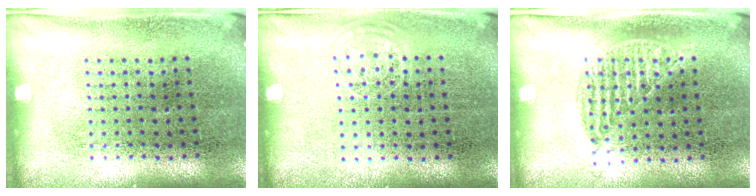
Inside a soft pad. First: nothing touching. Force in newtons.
{"total": 0.7, "press": 0.6, "slide": 0.4}
{"total": 1.0, "press": 0.8, "slide": 0.5}